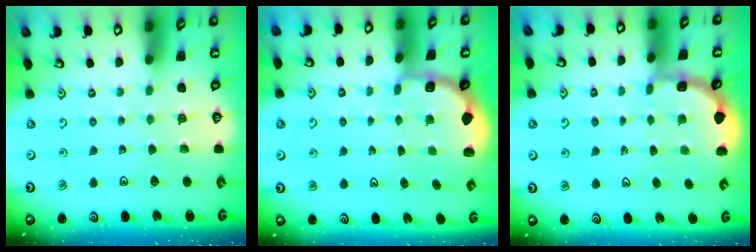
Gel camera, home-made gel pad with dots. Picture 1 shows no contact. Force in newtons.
{"total": 1.9, "press": 1.8, "slide": 0.7}
{"total": 2.0, "press": 2.0, "slide": 0.1}